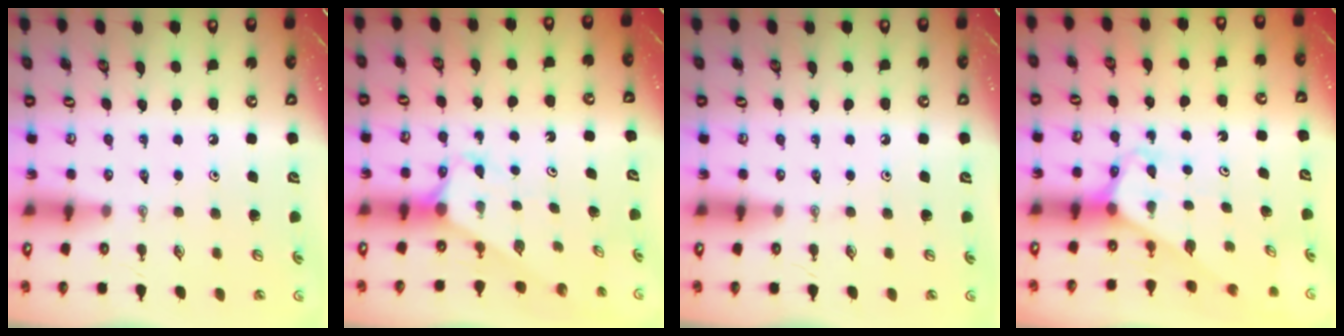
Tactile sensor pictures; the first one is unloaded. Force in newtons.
{"total": 4.1, "press": 4.0, "slide": 0.4}
{"total": 0.0}
{"total": 3.1, "press": 3.1, "slide": 0.2}